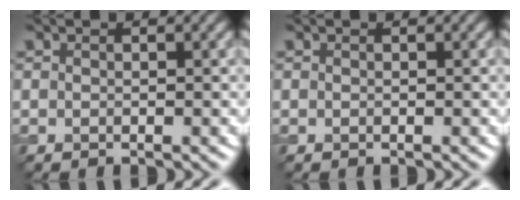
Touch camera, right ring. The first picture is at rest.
{"total": 0.0}